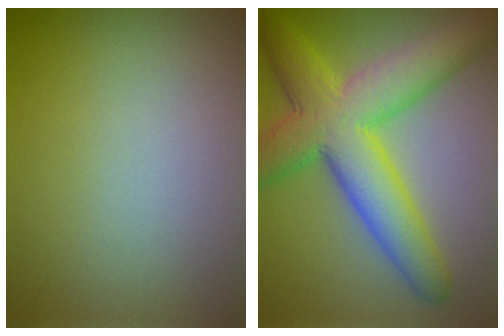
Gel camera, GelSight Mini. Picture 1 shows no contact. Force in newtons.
{"total": 9.3, "press": 9.3, "slide": 0.1}